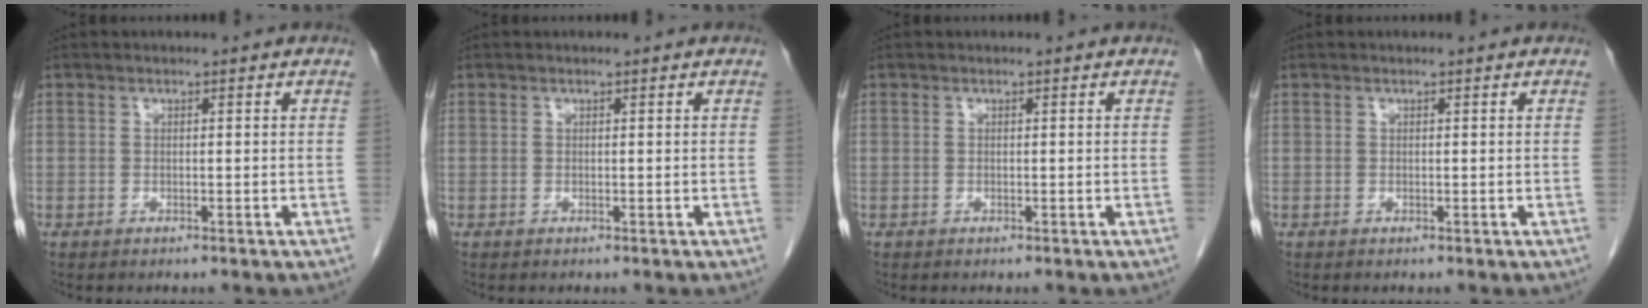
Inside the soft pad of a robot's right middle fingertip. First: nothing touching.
{"total": 0.0}
{"total": 0.0}
{"total": 0.0}